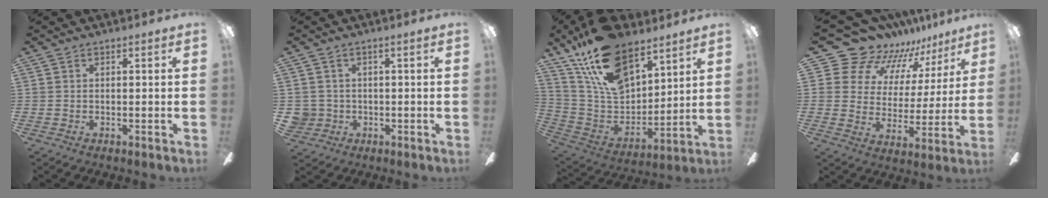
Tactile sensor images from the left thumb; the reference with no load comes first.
{"total": 3.3, "force": [-0.1, 3.3, 0.2], "torque": [-0.013, 0.009, 0.000]}
{"total": 21.6, "force": [14.4, 10.7, 12.0], "torque": [-0.236, -0.072, 0.263]}
{"total": 14.4, "force": [12.4, 7.1, 1.7], "torque": [-0.060, -0.108, 0.229]}